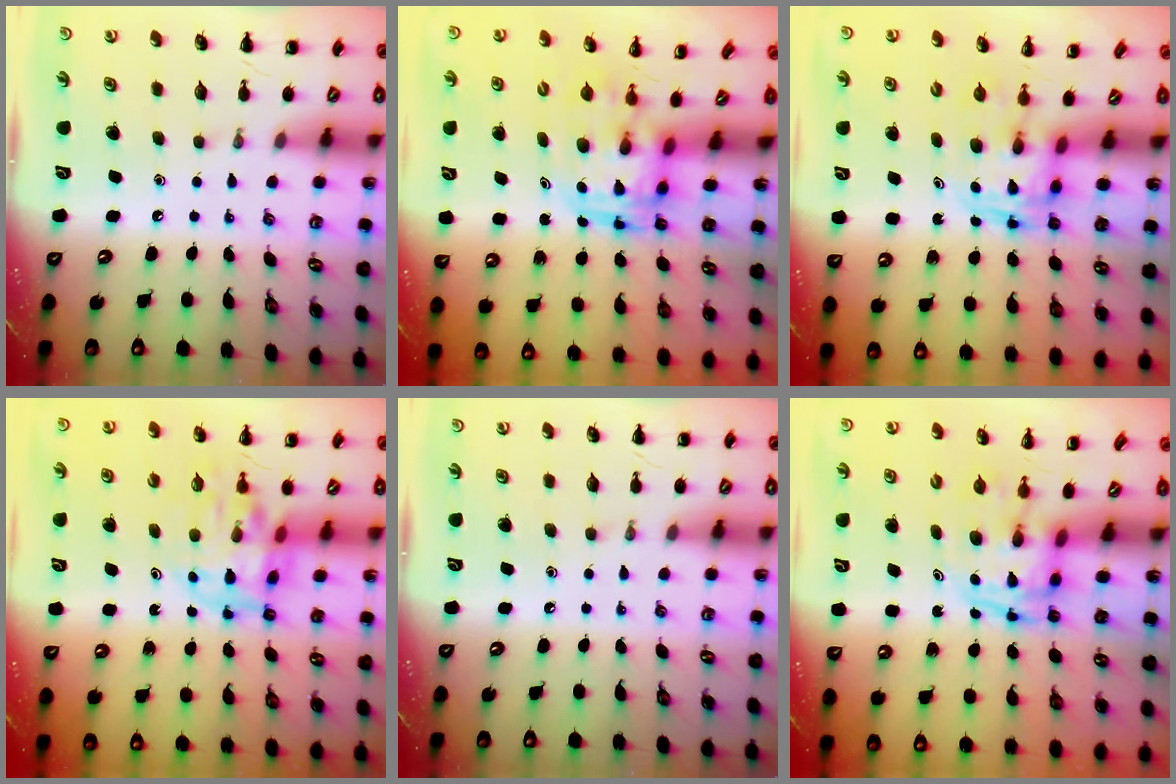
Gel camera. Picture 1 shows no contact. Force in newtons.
{"total": 3.5, "press": 3.4, "slide": 0.7}
{"total": 2.8, "press": 2.8, "slide": 0.2}
{"total": 10.5, "press": 10.0, "slide": 3.2}
{"total": 0.0}
{"total": 3.8, "press": 3.7, "slide": 0.5}